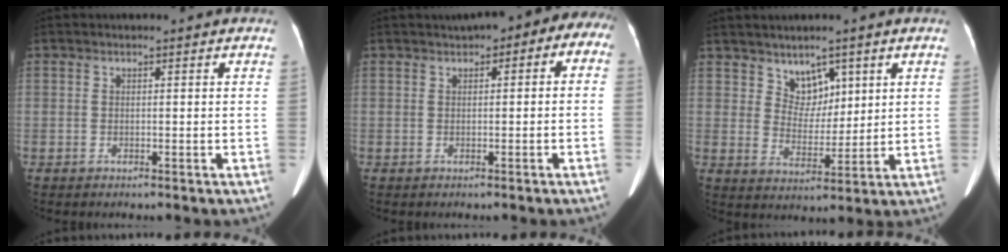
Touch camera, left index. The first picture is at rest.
{"total": 7.1, "force": [2.7, 4.3, 4.9], "torque": [-0.043, 0.035, 0.025]}
{"total": 4.9, "force": [3.0, 3.3, 2.0], "torque": [-0.031, 0.002, 0.060]}